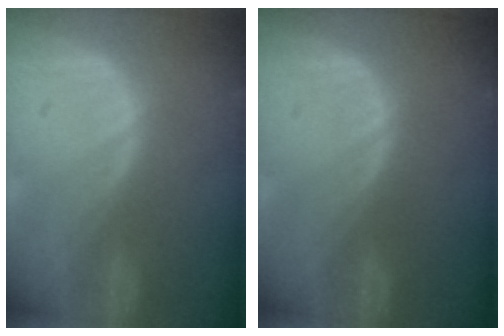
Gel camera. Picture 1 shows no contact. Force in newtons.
{"total": 0.0}